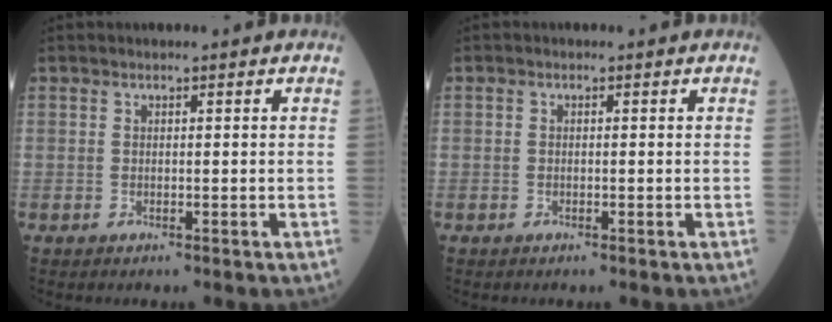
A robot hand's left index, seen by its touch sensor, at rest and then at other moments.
{"total": 0.0}